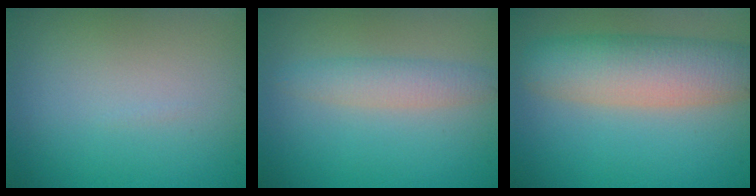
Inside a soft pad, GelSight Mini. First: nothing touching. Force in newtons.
{"total": 2.5, "press": 2.5, "slide": 0.0}
{"total": 7.1, "press": 7.1, "slide": 0.5}